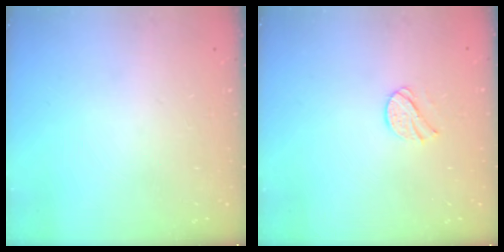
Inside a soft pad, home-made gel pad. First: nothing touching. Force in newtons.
{"total": 7.8, "press": 7.7, "slide": 0.7}